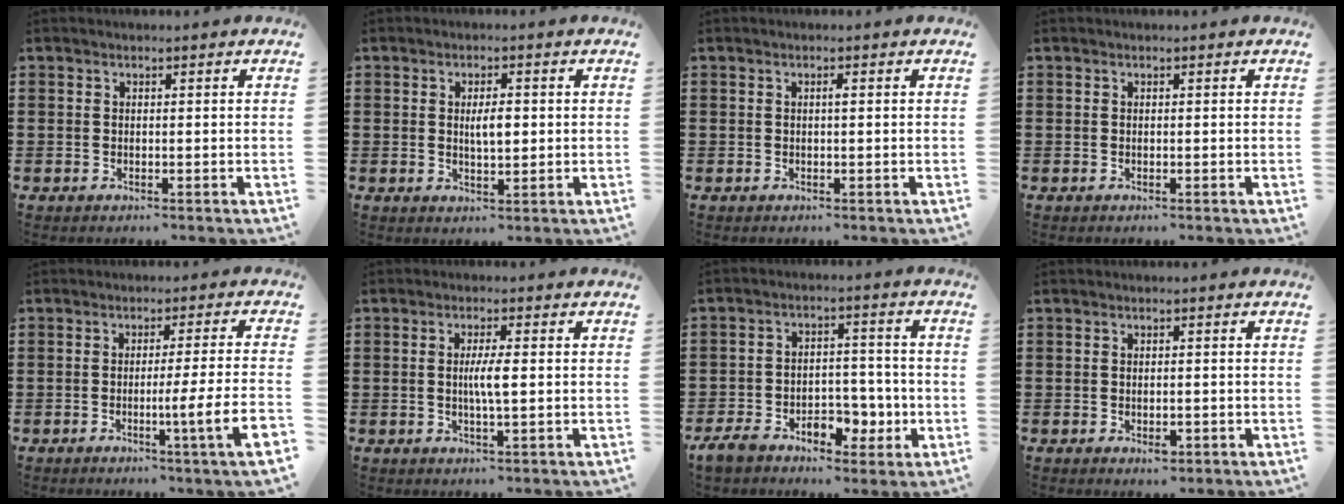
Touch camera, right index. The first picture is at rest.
{"total": 3.4, "force": [0.3, 1.1, 3.2], "torque": [-0.054, 0.000, 0.001]}
{"total": 0.6, "force": [0.1, 0.0, 0.5], "torque": [-0.010, 0.000, 0.001]}
{"total": 0.0}
{"total": 7.4, "force": [-2.5, -0.8, 6.9], "torque": [-0.106, -0.017, -0.045]}
{"total": 3.7, "force": [0.0, 0.3, 3.7], "torque": [-0.068, -0.005, -0.002]}
{"total": 7.0, "force": [-3.3, 4.6, 4.1], "torque": [-0.059, 0.021, -0.055]}
{"total": 1.6, "force": [-0.5, 0.7, 1.3], "torque": [-0.025, -0.001, -0.009]}